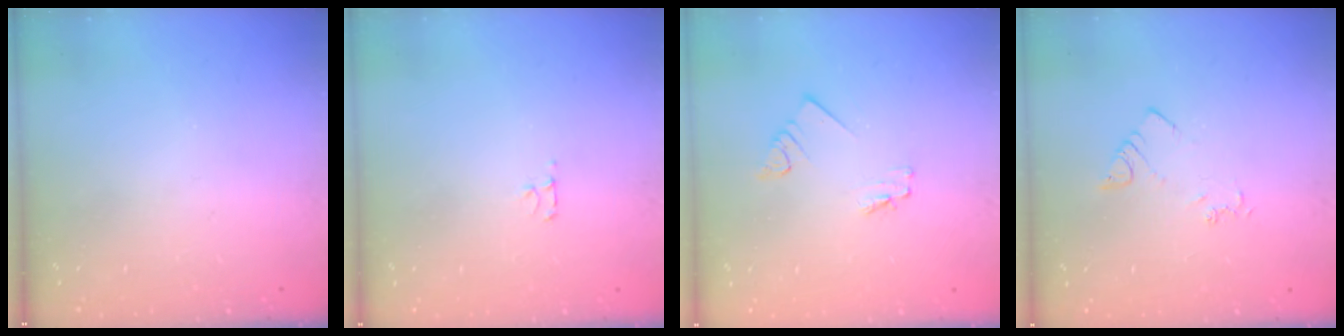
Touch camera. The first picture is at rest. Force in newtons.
{"total": 2.7, "press": 2.7, "slide": 0.3}
{"total": 1.8, "press": 1.7, "slide": 0.2}
{"total": 2.3, "press": 2.3, "slide": 0.3}